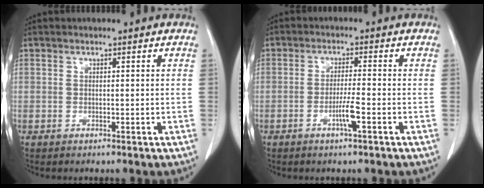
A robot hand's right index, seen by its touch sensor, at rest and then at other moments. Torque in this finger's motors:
{"motor_torque": [0.02, -0.05, 0.06, 0.04]}